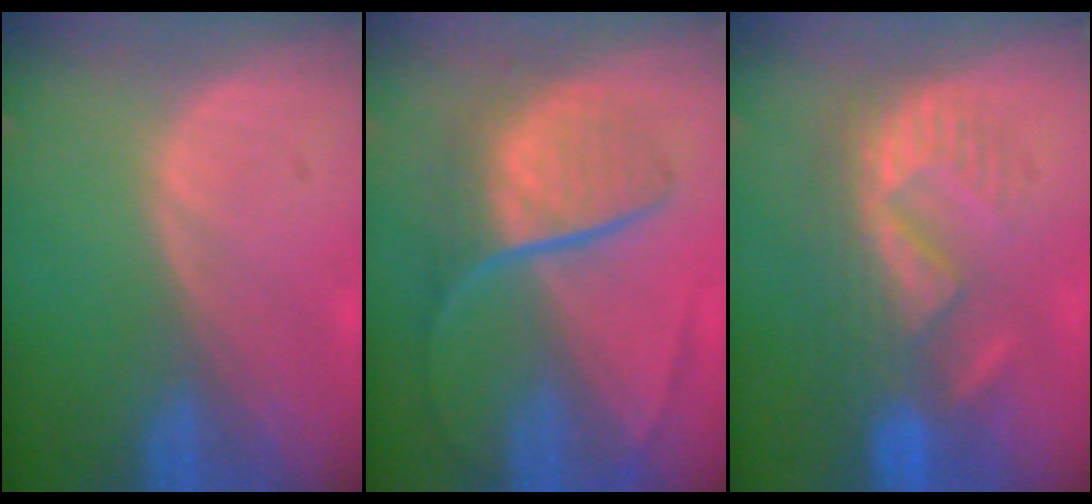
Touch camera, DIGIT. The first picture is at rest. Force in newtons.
{"total": 9.0, "press": 7.4, "slide": 5.1}
{"total": 8.7, "press": 8.2, "slide": 3.0}